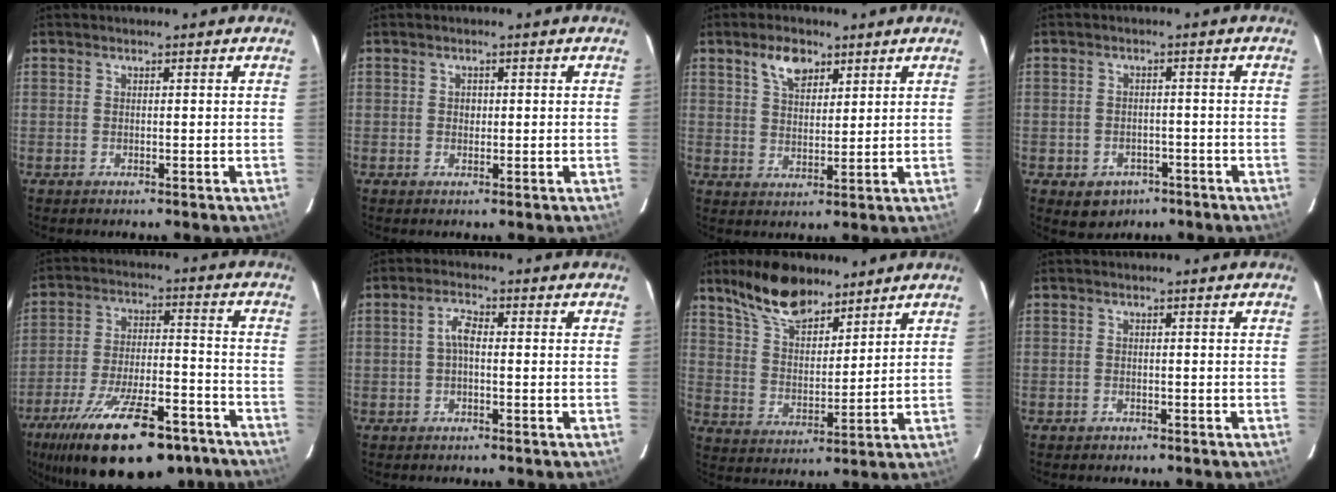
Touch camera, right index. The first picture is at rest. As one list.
[{"total": 1.0, "force": [0.1, 0.9, 0.3], "torque": [-0.002, 0.003, 0.002]}, {"total": 6.1, "force": [3.8, 3.2, 3.6], "torque": [-0.057, 0.007, 0.068]}, {"total": 5.4, "force": [-2.9, 4.3, 1.6], "torque": [-0.040, 0.008, -0.027]}, {"total": 25.3, "force": [-17.8, 8.8, 15.6], "torque": [-0.280, -0.032, -0.261]}, {"total": 2.7, "force": [-0.3, 1.1, 2.5], "torque": [-0.051, 0.010, -0.004]}, {"total": 13.0, "force": [9.8, 5.4, 6.5], "torque": [-0.116, 0.014, 0.184]}, {"total": 1.1, "force": [-0.8, 0.8, 0.1], "torque": [-0.004, 0.004, -0.011]}]